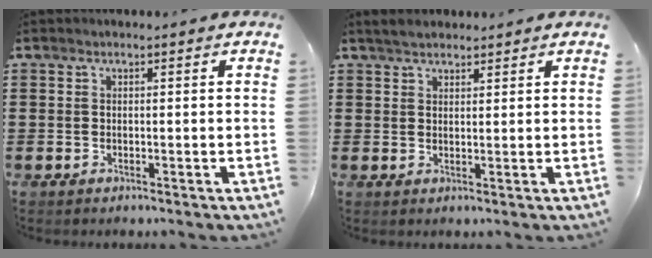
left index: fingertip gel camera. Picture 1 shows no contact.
{"total": 2.2, "force": [2.1, 0.7, 0.4], "torque": [-0.013, 0.007, 0.040]}